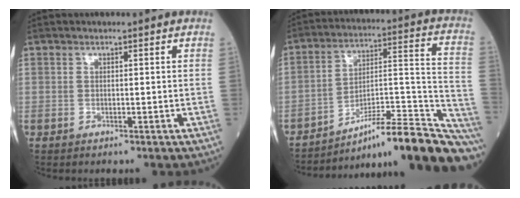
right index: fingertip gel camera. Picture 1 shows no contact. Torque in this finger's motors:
{"motor_torque": [0.02, -0.75, 0.15, 0.02]}